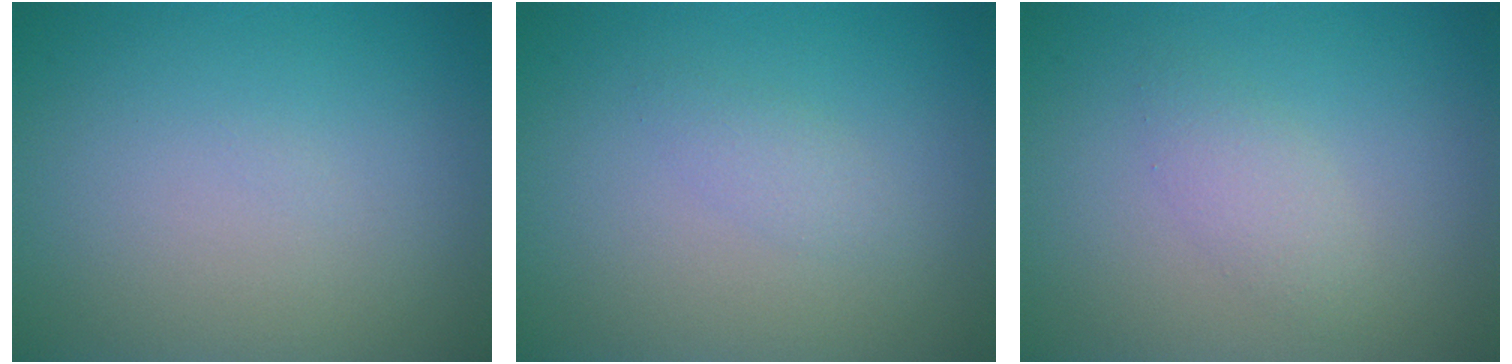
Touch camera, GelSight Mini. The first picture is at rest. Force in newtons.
{"total": 1.1, "press": 1.1, "slide": 0.0}
{"total": 1.7, "press": 1.7, "slide": 0.1}